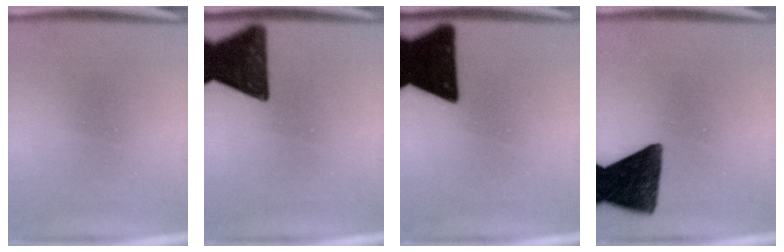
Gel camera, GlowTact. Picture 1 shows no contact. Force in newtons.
{"total": 13.8}
{"total": 18.9}
{"total": 14.4}